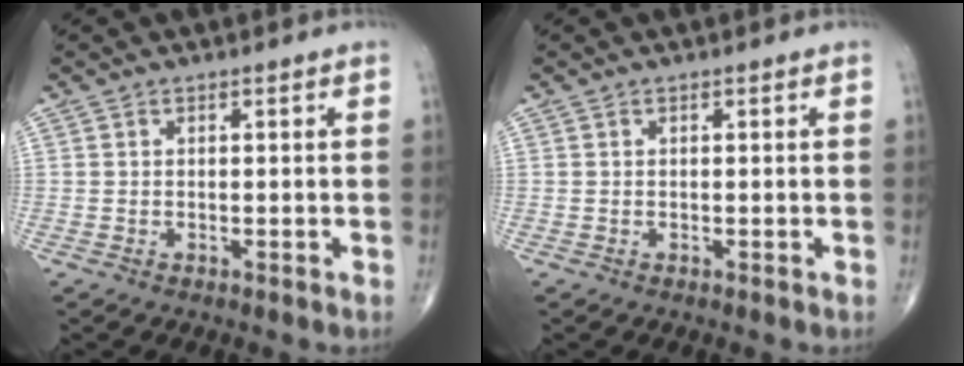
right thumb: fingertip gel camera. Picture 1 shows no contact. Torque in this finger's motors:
{"motor_torque": [0.00, 0.00, 0.00, 0.00, 0.01]}